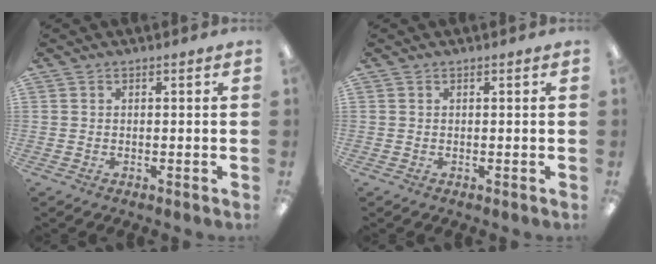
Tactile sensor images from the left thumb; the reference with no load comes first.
{"total": 0.0}